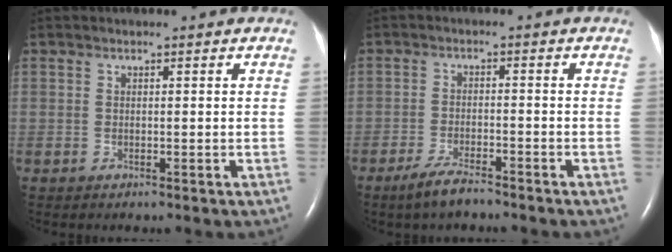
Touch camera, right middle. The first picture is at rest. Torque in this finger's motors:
{"motor_torque": [0.37, -0.37, 0.22, 0.04]}